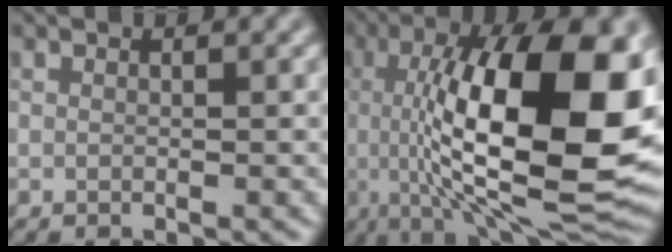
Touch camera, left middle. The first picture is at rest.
{"total": 17.4, "force": [1.3, 5.9, 16.3], "torque": [-0.238, 0.018, 0.017]}